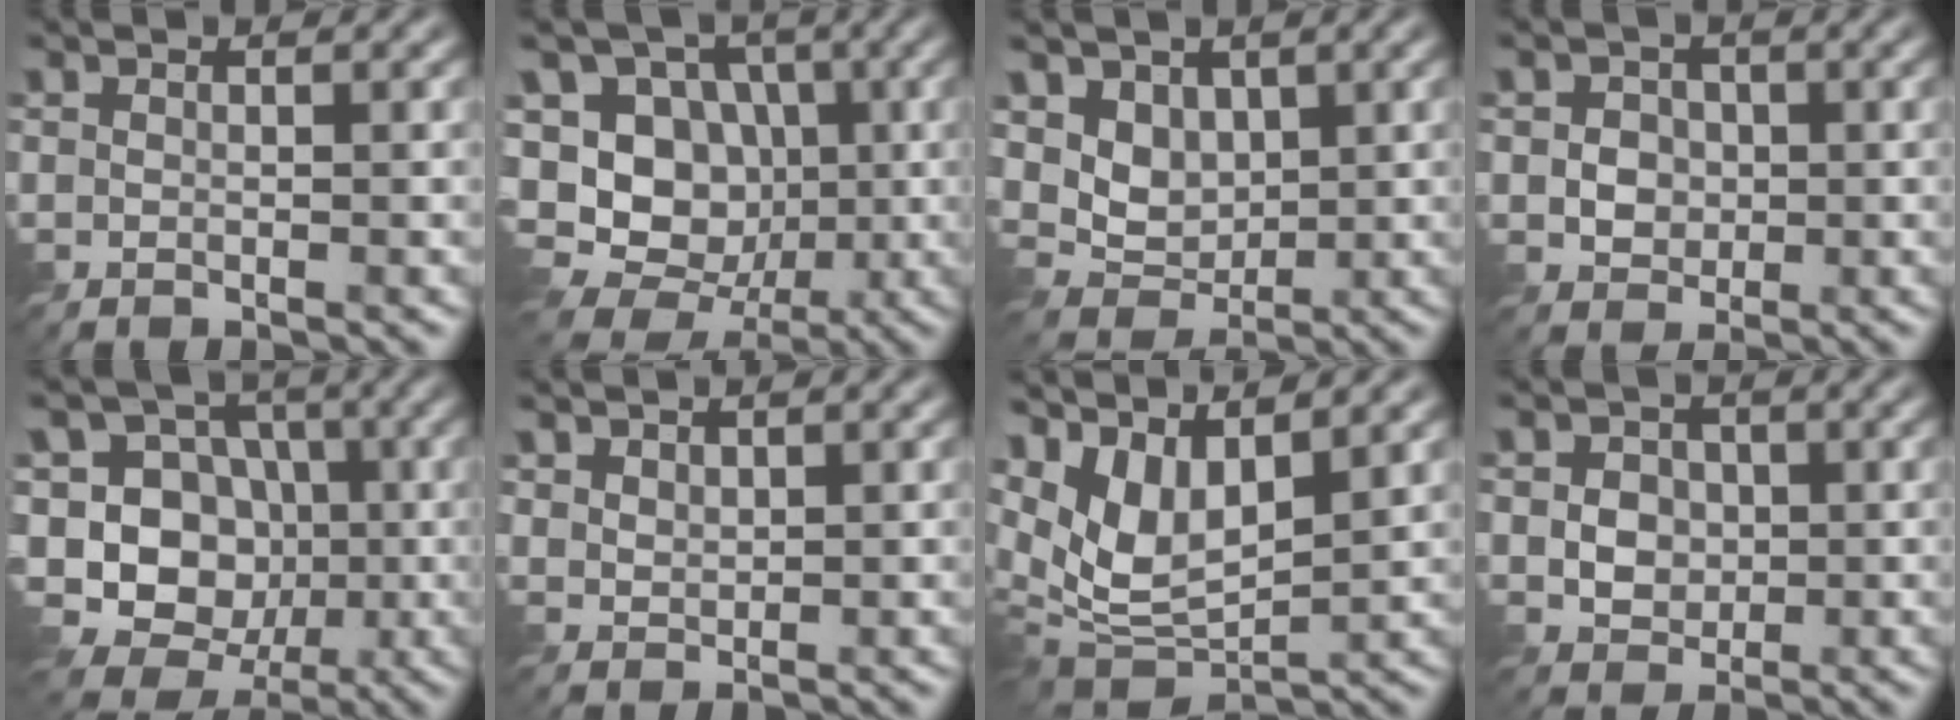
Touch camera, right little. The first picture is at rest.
{"total": 12.8, "force": [-1.3, 11.2, 6.0], "torque": [-0.147, 0.039, -0.044]}
{"total": 4.1, "force": [1.1, 3.2, 2.3], "torque": [-0.052, -0.009, 0.009]}
{"total": 3.4, "force": [0.0, 3.0, 1.7], "torque": [-0.032, 0.007, -0.002]}
{"total": 13.7, "force": [-1.5, 12.3, 5.9], "torque": [-0.154, 0.049, -0.048]}
{"total": 1.6, "force": [1.0, 1.1, 0.5], "torque": [-0.017, -0.004, 0.025]}
{"total": 8.2, "force": [2.7, 4.1, 6.5], "torque": [-0.139, -0.003, 0.046]}
{"total": 4.0, "force": [0.2, 3.4, 2.1], "torque": [-0.042, 0.008, 0.000]}